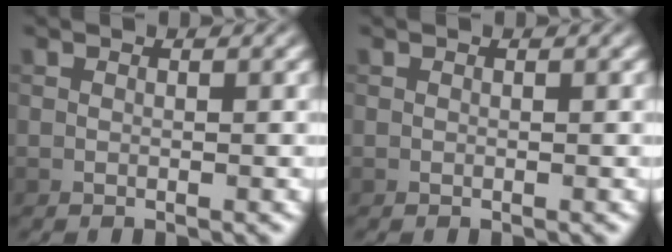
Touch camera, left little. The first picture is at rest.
{"total": 0.0}